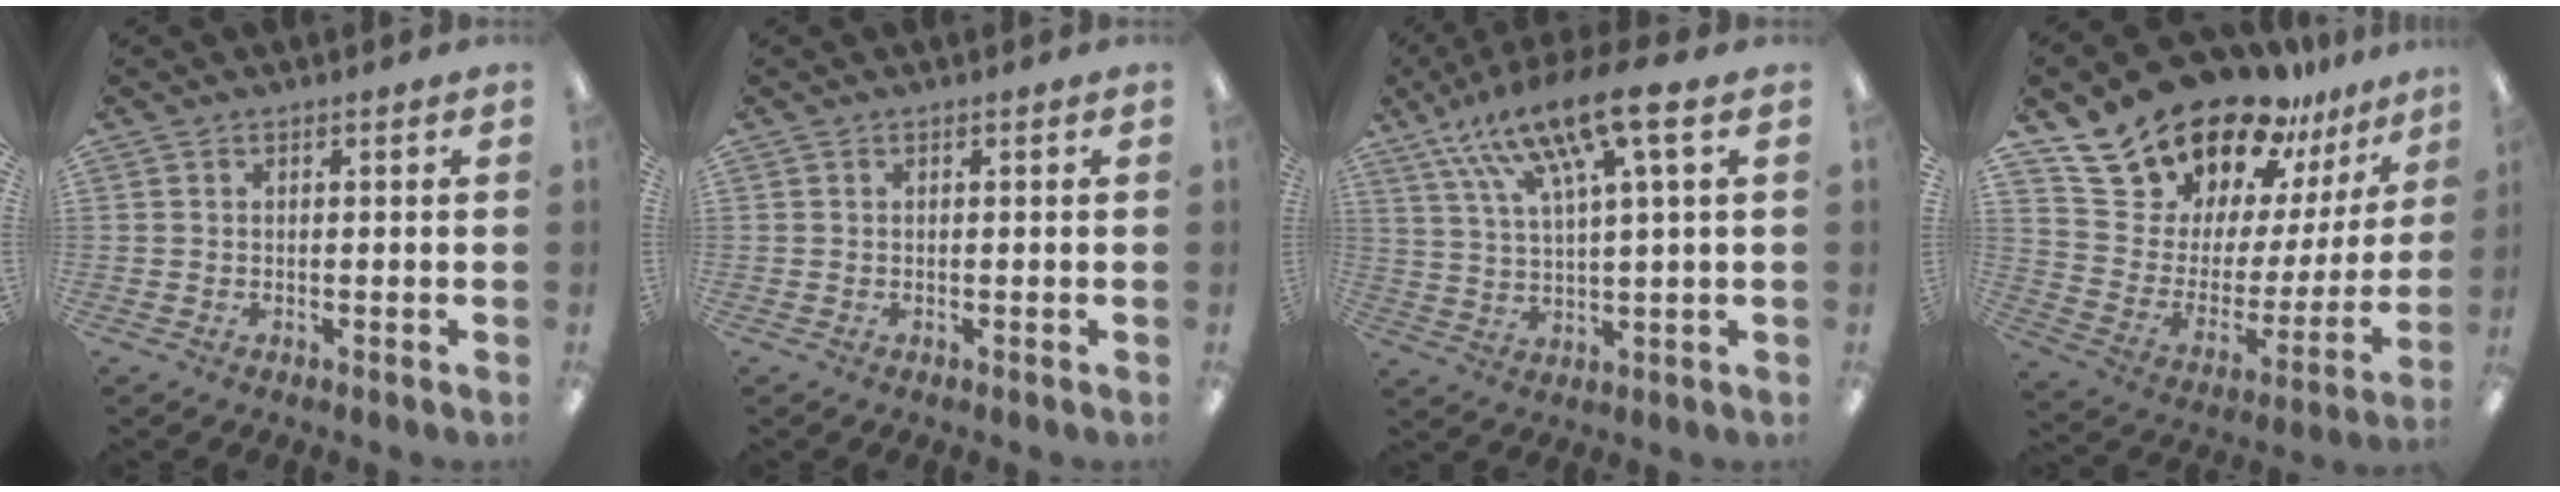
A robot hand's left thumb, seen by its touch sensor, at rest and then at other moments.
{"total": 0.0}
{"total": 14.8, "force": [9.7, 2.6, 10.9], "torque": [-0.213, -0.039, 0.163]}
{"total": 22.9, "force": [18.5, 11.1, 7.7], "torque": [-0.139, -0.133, 0.343]}